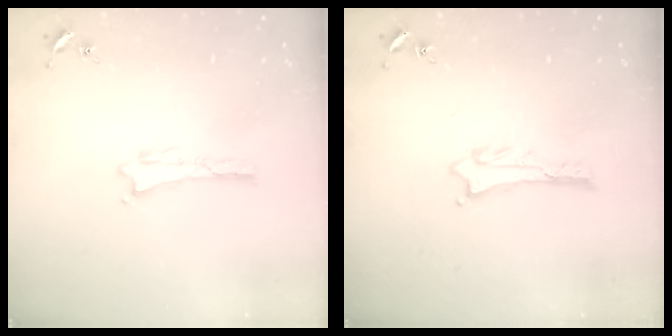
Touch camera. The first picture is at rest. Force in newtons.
{"total": 1.1, "press": 1.1, "slide": 0.1}